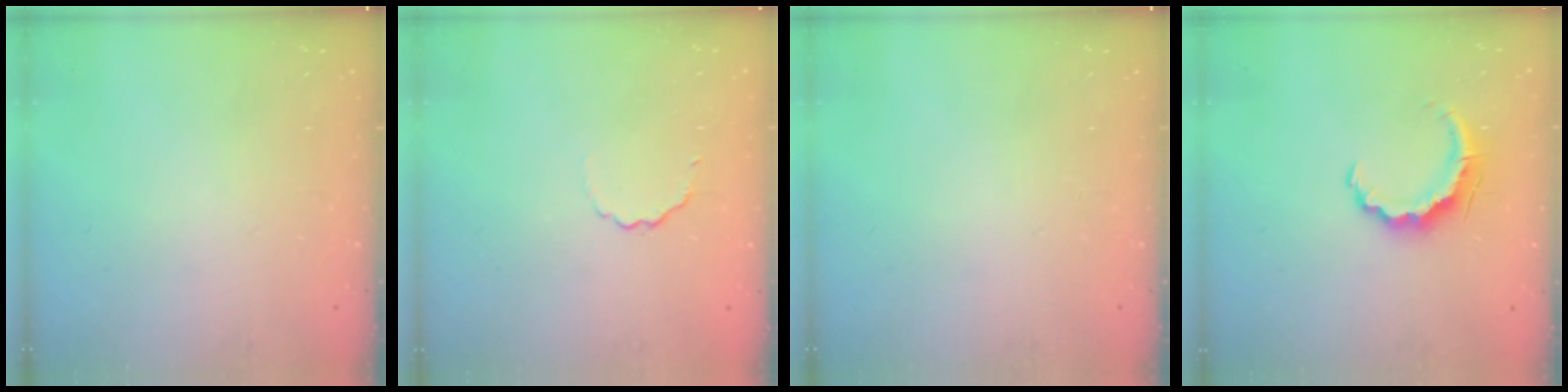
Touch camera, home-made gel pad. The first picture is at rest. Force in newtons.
{"total": 2.6, "press": 2.5, "slide": 0.8}
{"total": 0.0}
{"total": 7.6, "press": 7.6, "slide": 0.3}